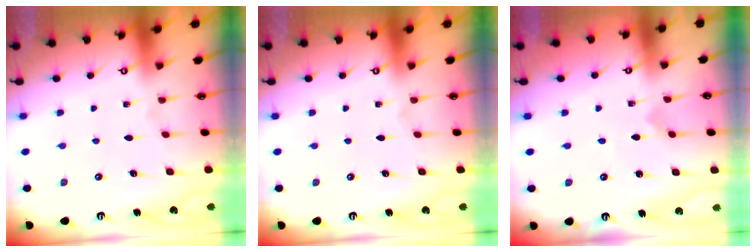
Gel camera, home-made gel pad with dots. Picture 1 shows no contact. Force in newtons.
{"total": 0.0}
{"total": 0.0}